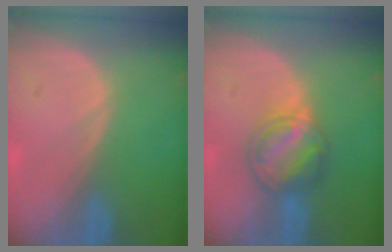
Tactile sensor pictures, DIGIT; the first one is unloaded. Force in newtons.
{"total": 6.2, "press": 6.1, "slide": 1.3}